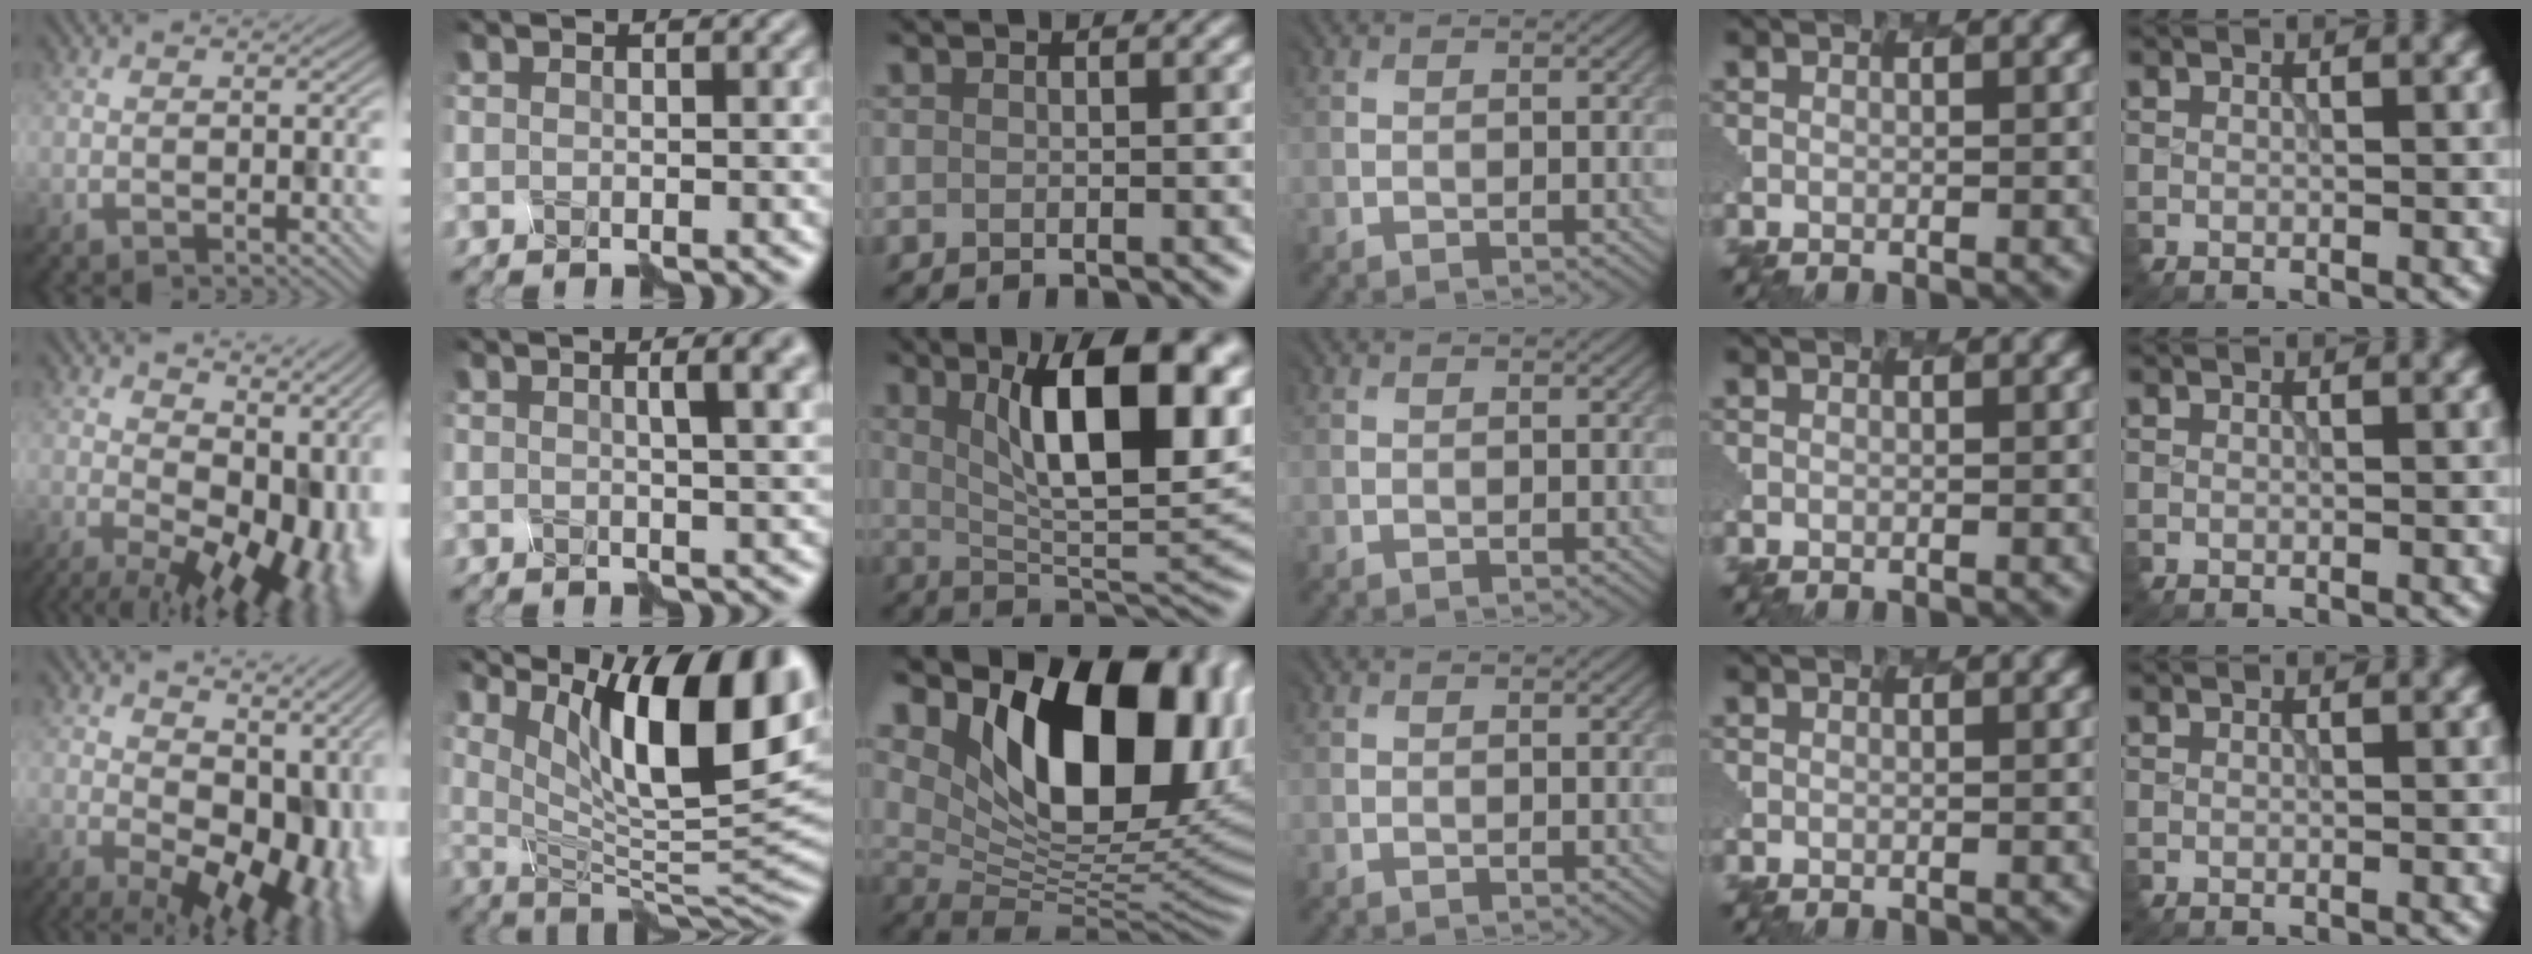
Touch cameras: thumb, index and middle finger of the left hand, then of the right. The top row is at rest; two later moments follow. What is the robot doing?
{"motion": "disassemble", "object": "spray bottle"}